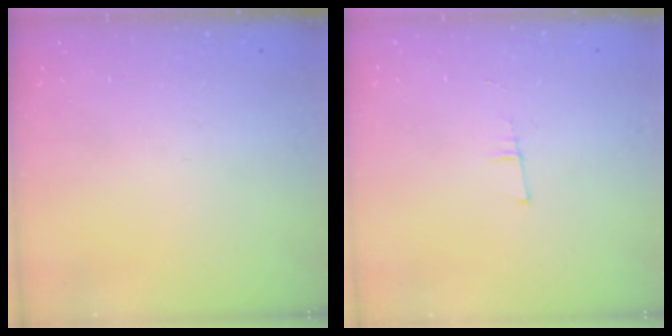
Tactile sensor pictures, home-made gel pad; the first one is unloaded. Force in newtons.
{"total": 5.6, "press": 4.7, "slide": 2.9}